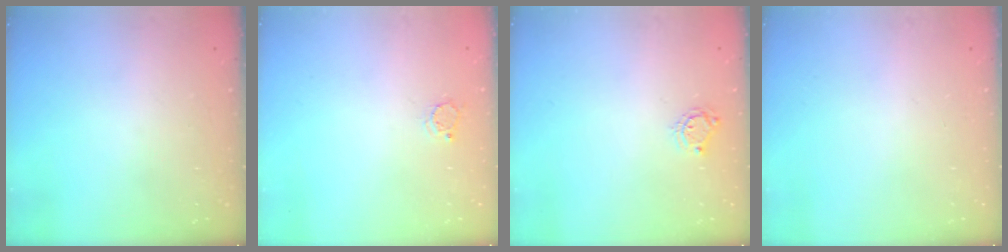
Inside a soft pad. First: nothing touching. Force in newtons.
{"total": 3.6, "press": 3.6, "slide": 0.1}
{"total": 5.0, "press": 5.0, "slide": 0.4}
{"total": 0.0}